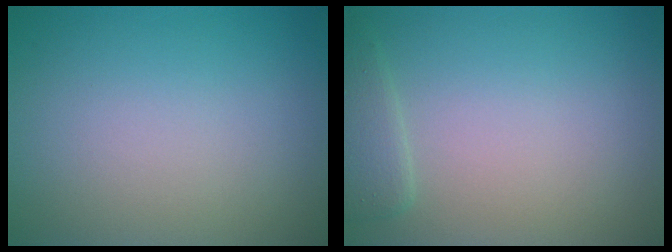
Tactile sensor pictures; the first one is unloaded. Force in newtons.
{"total": 1.2, "press": 1.2, "slide": 0.1}